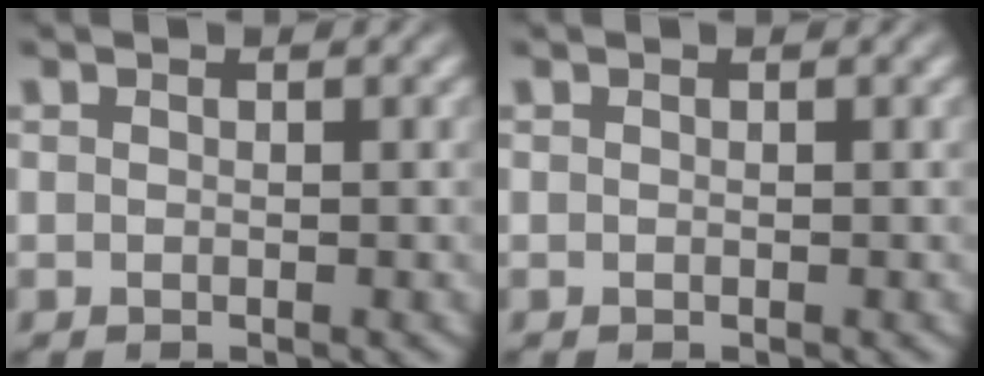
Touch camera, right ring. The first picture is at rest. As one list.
[{"total": 0.0}]